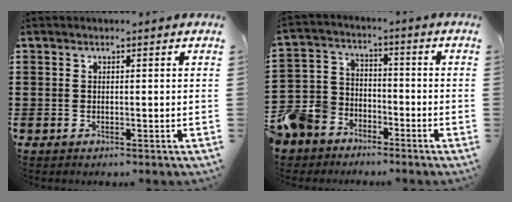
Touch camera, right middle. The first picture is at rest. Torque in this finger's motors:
{"motor_torque": [2.14, 0.00, 1.05, 0.21]}